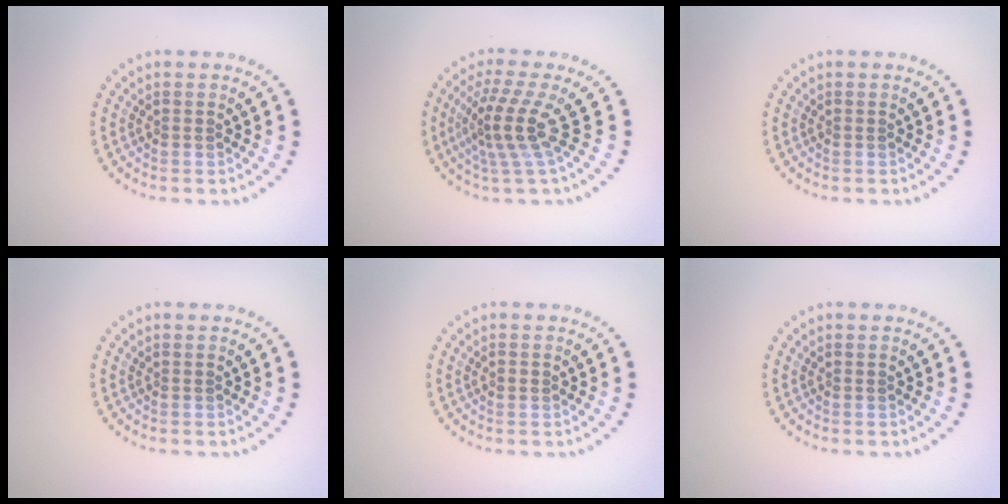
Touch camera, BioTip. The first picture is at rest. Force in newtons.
{"total": 4.0, "press": 2.8, "slide": 2.8}
{"total": 0.0}
{"total": 0.0}
{"total": 0.9, "press": 0.9, "slide": 0.0}
{"total": 0.0}